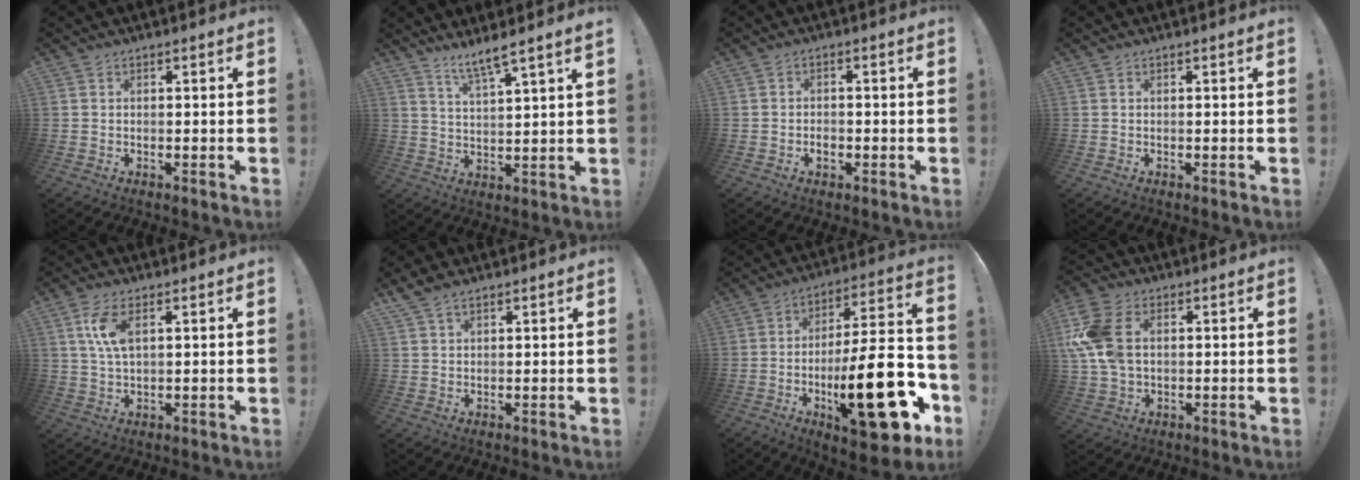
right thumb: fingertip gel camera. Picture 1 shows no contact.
{"total": 6.7, "force": [5.5, -0.3, 3.8], "torque": [-0.067, -0.032, 0.093]}
{"total": 2.4, "force": [-1.3, 1.6, 1.3], "torque": [-0.016, 0.003, -0.023]}
{"total": 0.0}
{"total": 7.4, "force": [2.5, 3.1, 6.2], "torque": [-0.137, 0.000, 0.042]}
{"total": 3.8, "force": [2.9, 1.7, 1.8], "torque": [-0.033, -0.009, 0.057]}
{"total": 27.8, "force": [-8.6, 9.5, 24.7], "torque": [-0.382, 0.040, -0.130]}
{"total": 13.8, "force": [2.5, 9.2, 10.0], "torque": [-0.216, 0.003, 0.049]}